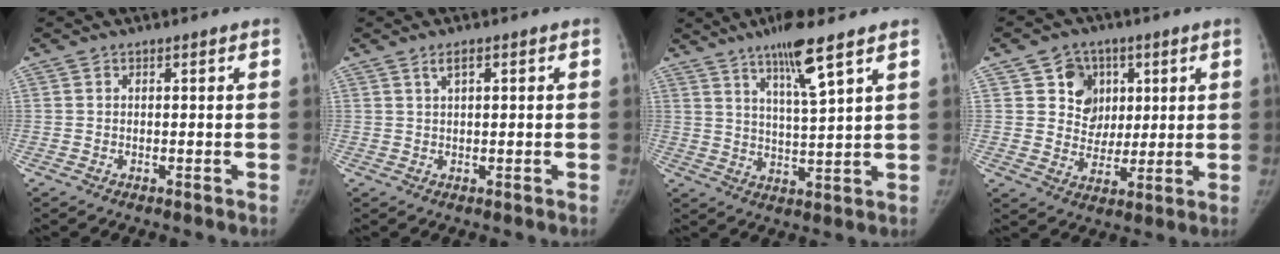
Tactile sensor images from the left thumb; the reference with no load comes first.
{"total": 2.3, "force": [0.9, 1.0, 1.8], "torque": [-0.030, 0.003, 0.017]}
{"total": 9.5, "force": [5.9, 0.7, 7.4], "torque": [-0.130, -0.036, 0.106]}
{"total": 9.3, "force": [3.4, 8.2, 2.8], "torque": [-0.001, -0.008, 0.057]}